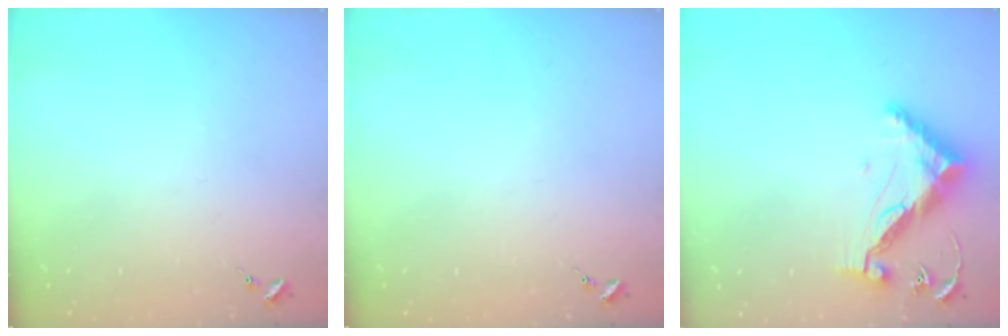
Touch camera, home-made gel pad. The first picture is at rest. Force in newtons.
{"total": 0.0}
{"total": 12.7, "press": 12.7, "slide": 0.5}